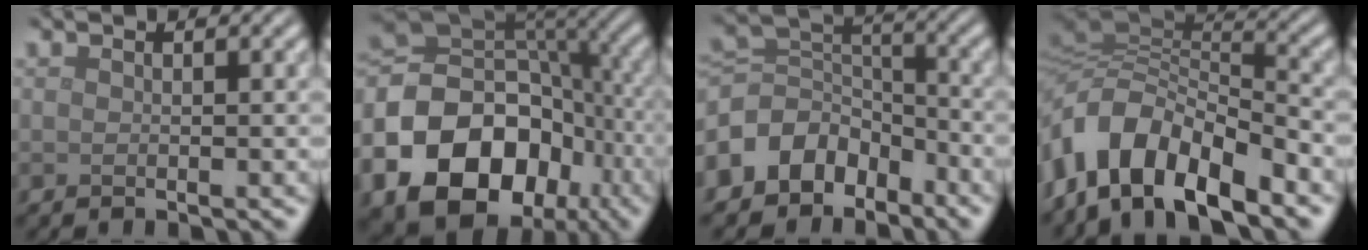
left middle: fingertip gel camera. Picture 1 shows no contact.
{"total": 16.9, "force": [-6.8, 12.8, 8.8], "torque": [-0.184, -0.013, -0.115]}
{"total": 6.8, "force": [-4.2, 4.8, 2.4], "torque": [-0.036, 0.006, -0.096]}
{"total": 10.6, "force": [-5.4, 5.1, 7.6], "torque": [-0.132, 0.004, -0.102]}